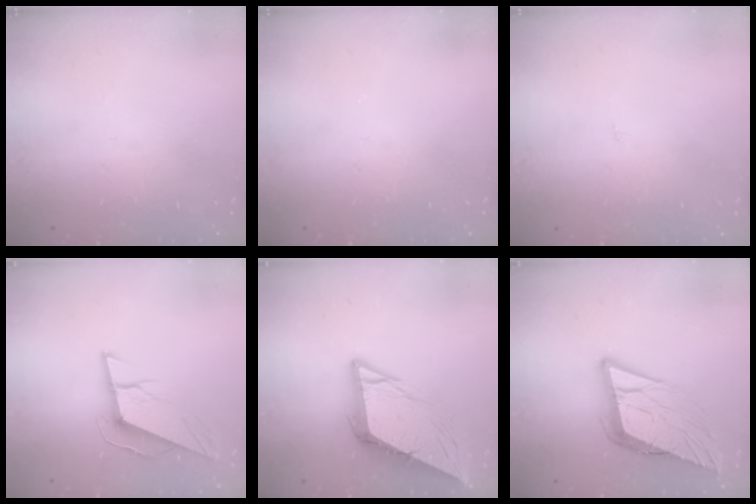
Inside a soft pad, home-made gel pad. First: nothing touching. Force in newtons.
{"total": 0.0}
{"total": 1.6, "press": 1.6, "slide": 0.1}
{"total": 10.1, "press": 10.0, "slide": 1.6}
{"total": 11.0, "press": 10.9, "slide": 1.2}
{"total": 13.2, "press": 13.0, "slide": 2.6}